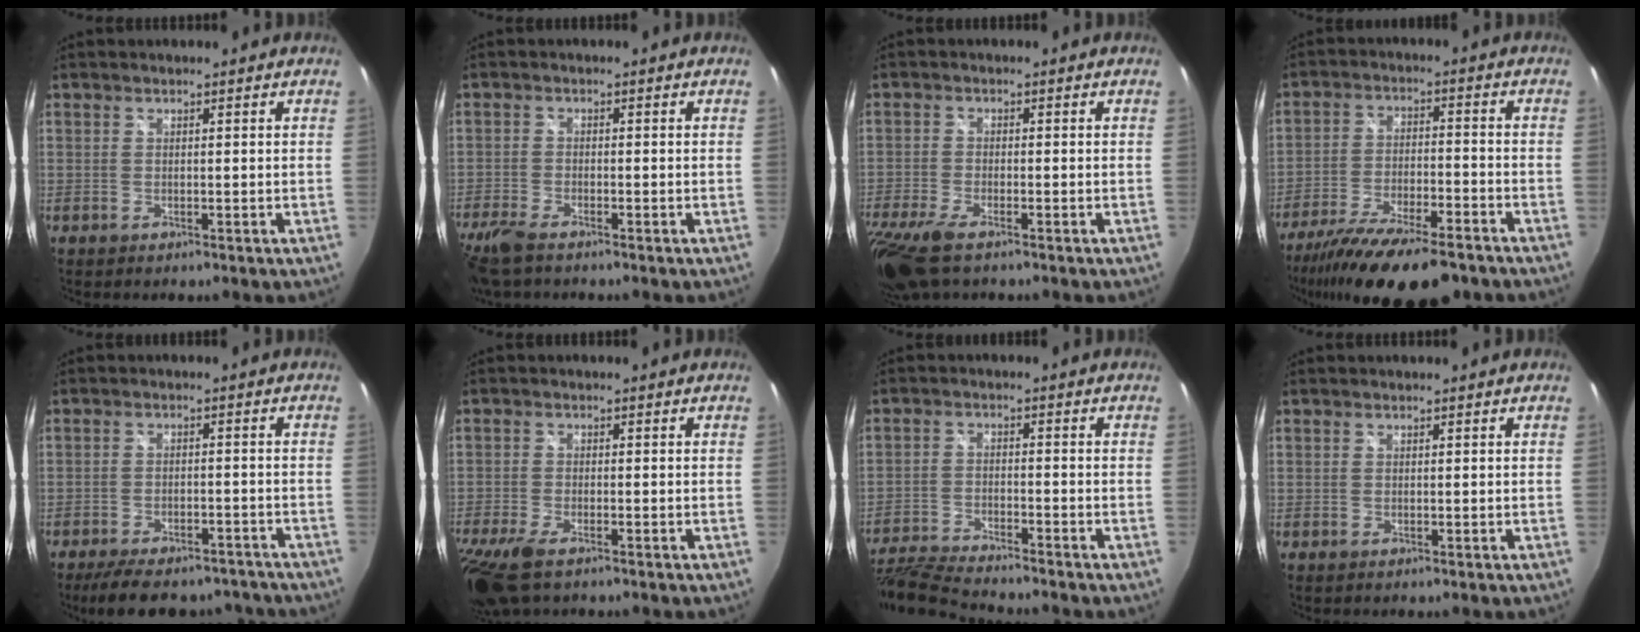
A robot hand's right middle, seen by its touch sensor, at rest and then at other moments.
{"total": 7.4, "force": [-5.8, 2.0, 4.1], "torque": [-0.114, -0.029, -0.113]}
{"total": 11.6, "force": [-8.0, 4.0, 7.4], "torque": [-0.184, -0.052, -0.150]}
{"total": 18.7, "force": [-15.0, 4.3, 10.4], "torque": [-0.202, -0.043, -0.241]}
{"total": 15.1, "force": [-12.7, 5.6, 6.0], "torque": [-0.127, 0.002, -0.163]}
{"total": 10.3, "force": [-6.9, 3.8, 6.6], "torque": [-0.165, -0.044, -0.131]}
{"total": 14.2, "force": [-12.8, 1.7, 6.1], "torque": [-0.151, -0.032, -0.229]}
{"total": 0.0}